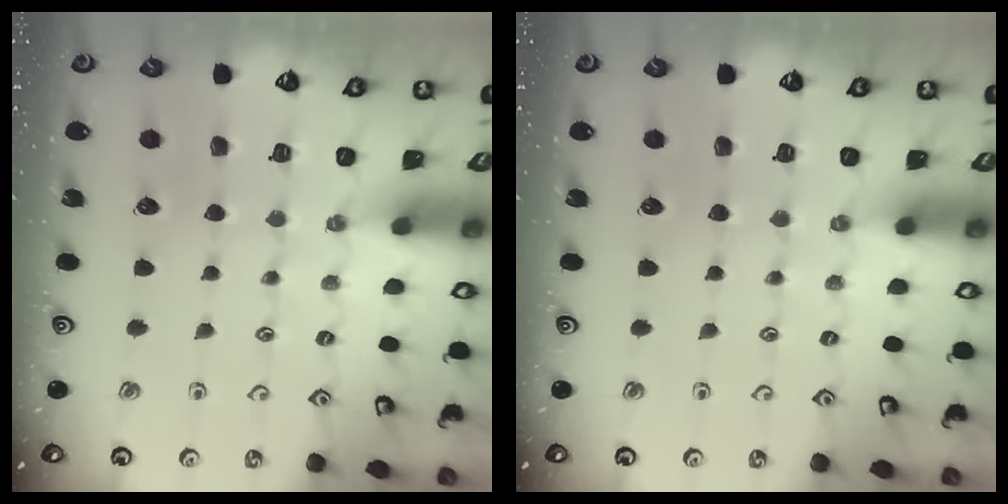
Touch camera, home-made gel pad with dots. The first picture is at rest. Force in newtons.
{"total": 0.0}